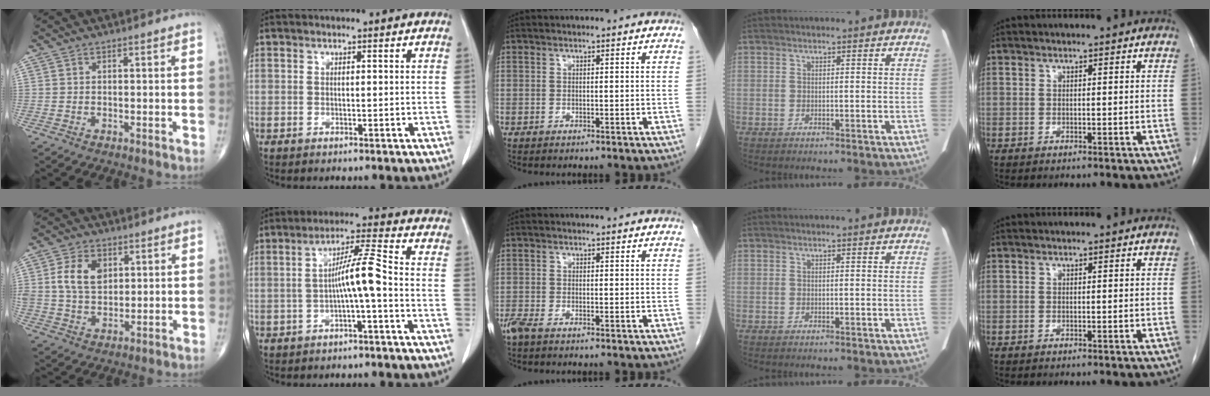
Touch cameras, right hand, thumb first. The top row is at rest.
{"thumb": {"total": 9.6, "force": [2.6, 6.7, 6.4], "torque": [-0.102, -0.005, 0.052]}, "index": {"total": 6.4, "force": [-1.3, -0.4, 6.3], "torque": [-0.112, 0.018, -0.022]}, "middle": {"total": 2.1, "force": [-1.6, 0.5, 1.3], "torque": [-0.035, -0.006, -0.032]}}